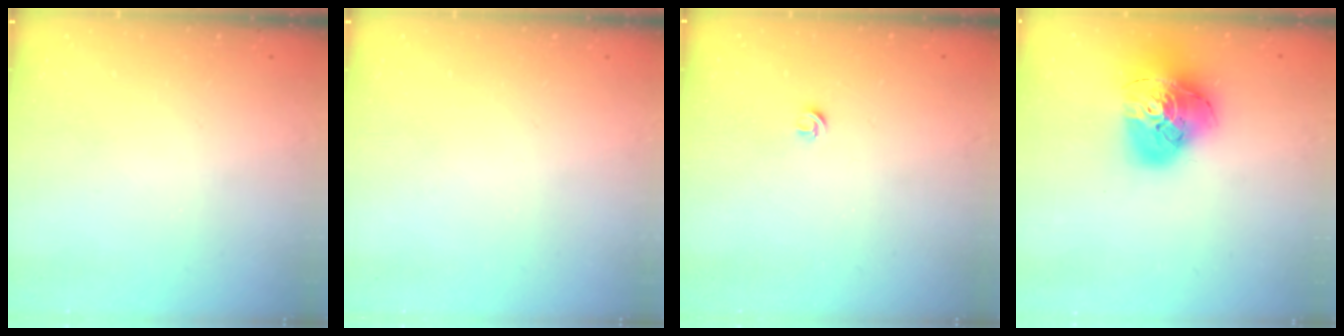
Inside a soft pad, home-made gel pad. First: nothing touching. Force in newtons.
{"total": 0.0}
{"total": 3.6, "press": 3.6, "slide": 0.5}
{"total": 19.9, "press": 19.8, "slide": 2.2}